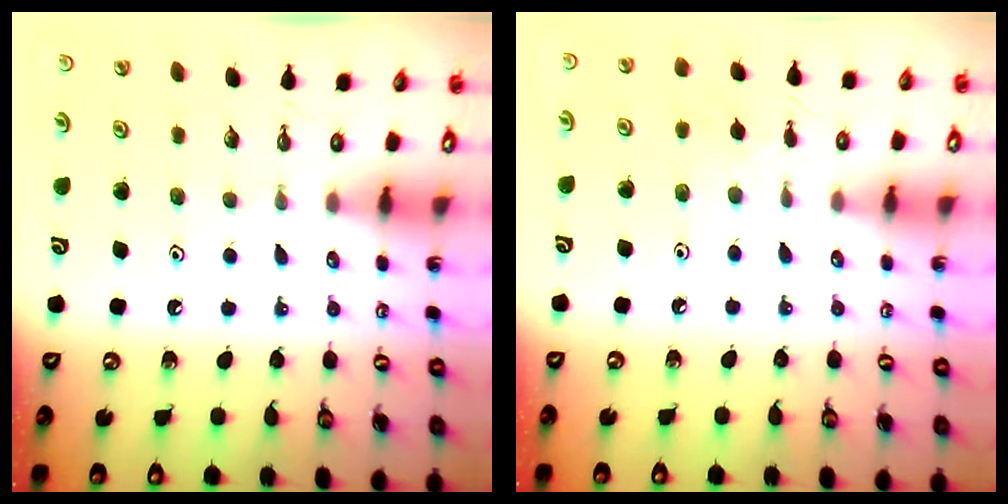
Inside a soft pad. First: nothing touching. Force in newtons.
{"total": 3.4, "press": 3.3, "slide": 0.6}